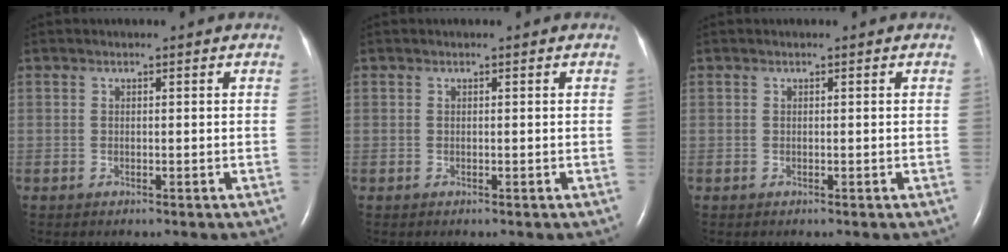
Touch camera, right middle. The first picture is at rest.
{"total": 0.0}
{"total": 0.0}